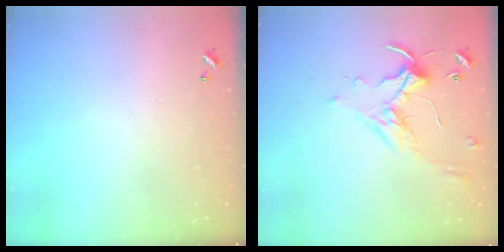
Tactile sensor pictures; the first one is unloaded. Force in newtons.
{"total": 0.7, "press": 0.6, "slide": 0.4}